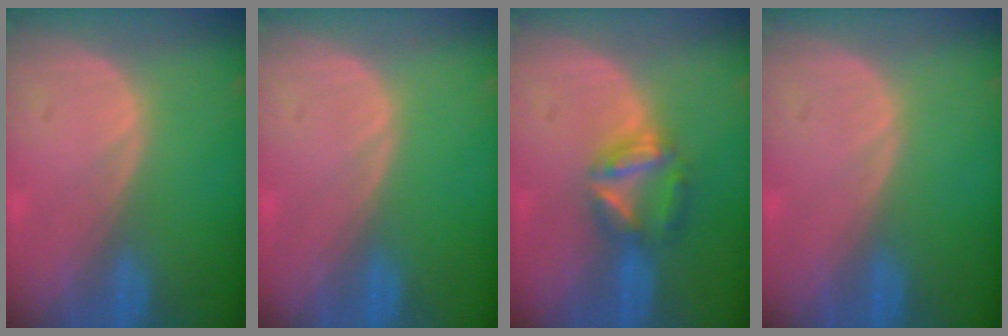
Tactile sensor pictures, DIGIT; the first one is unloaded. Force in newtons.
{"total": 0.0}
{"total": 6.1, "press": 5.6, "slide": 2.5}
{"total": 0.0}